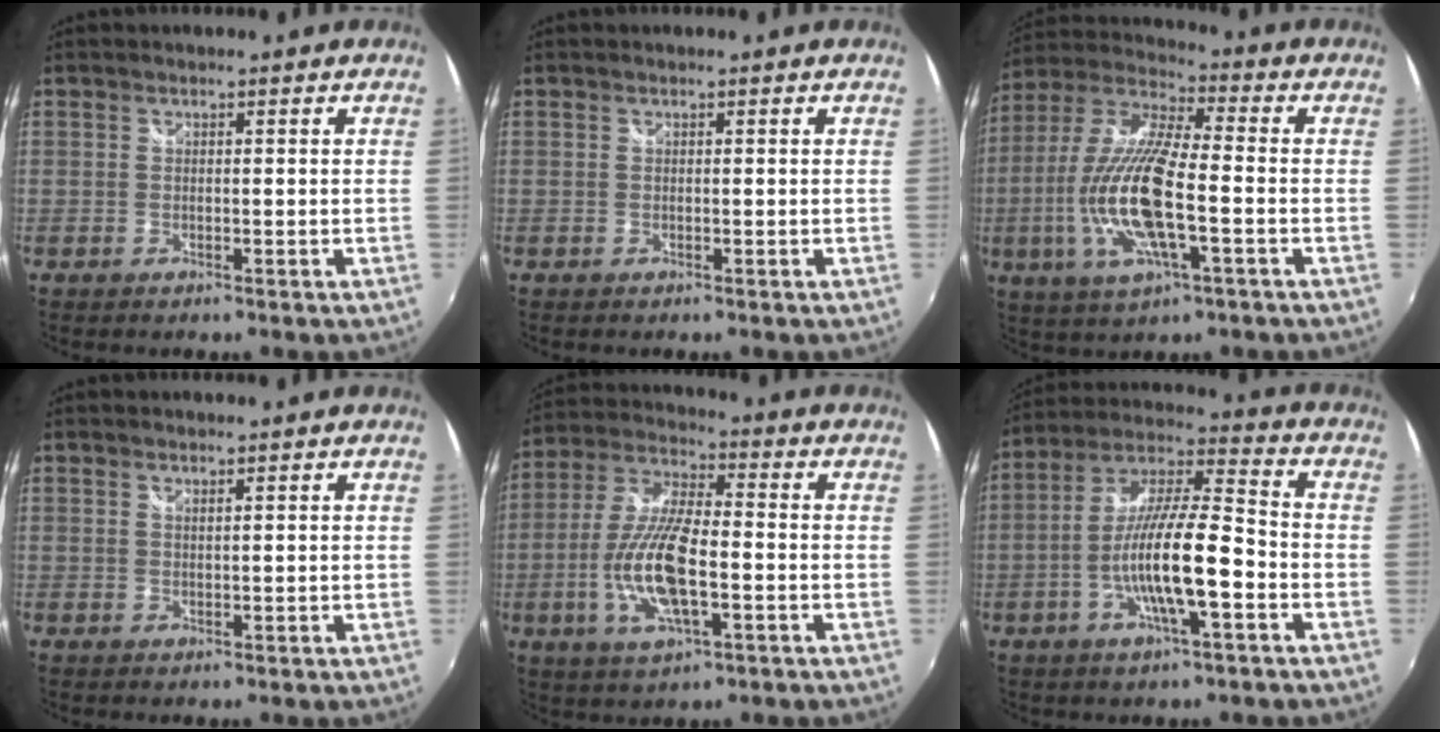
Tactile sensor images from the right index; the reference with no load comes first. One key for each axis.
{"total": 0.0}
{"total": 18.2, "fx": -4.2, "fy": 4.8, "fz": 17.1, "tx": -0.344, "ty": -0.015, "tz": -0.081}
{"total": 0.7, "fx": 0.5, "fy": 0.0, "fz": 0.4, "tx": -0.006, "ty": 0.000, "tz": 0.010}
{"total": 14.4, "fx": -3.6, "fy": 4.7, "fz": 13.1, "tx": -0.270, "ty": -0.007, "tz": -0.069}
{"total": 14.8, "fx": -4.8, "fy": 2.6, "fz": 13.7, "tx": -0.267, "ty": -0.003, "tz": -0.091}